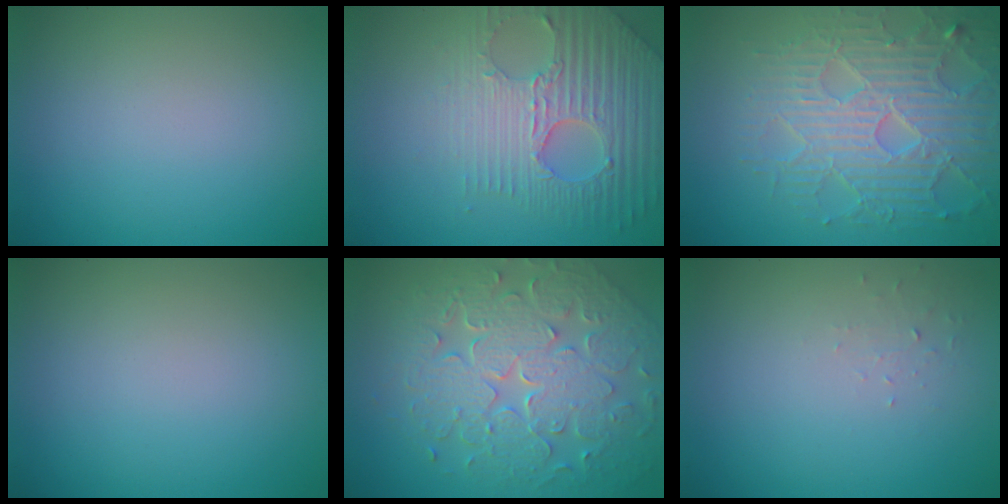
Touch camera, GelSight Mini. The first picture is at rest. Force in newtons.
{"total": 6.4, "press": 5.1, "slide": 3.9}
{"total": 6.9, "press": 5.5, "slide": 4.0}
{"total": 0.0}
{"total": 8.7, "press": 6.3, "slide": 6.1}
{"total": 0.6, "press": 0.3, "slide": 0.6}